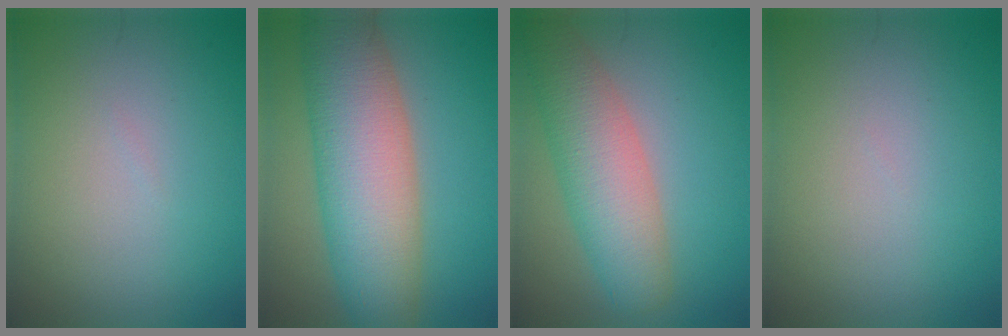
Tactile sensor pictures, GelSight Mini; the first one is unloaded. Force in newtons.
{"total": 10.1, "press": 10.1, "slide": 0.5}
{"total": 6.4, "press": 6.4, "slide": 0.4}
{"total": 0.0}